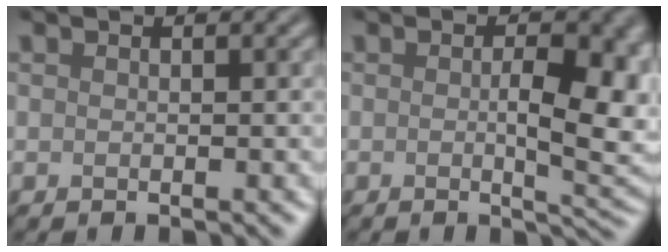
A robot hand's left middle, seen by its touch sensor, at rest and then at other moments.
{"total": 6.4, "force": [-0.1, 2.2, 6.0], "torque": [-0.079, -0.009, 0.003]}